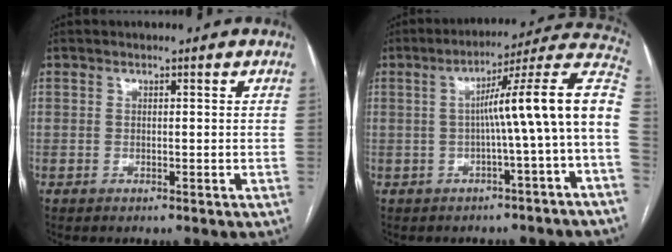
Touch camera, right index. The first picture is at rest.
{"total": 13.3, "force": [-1.4, -1.4, 13.1], "torque": [-0.170, 0.036, -0.028]}